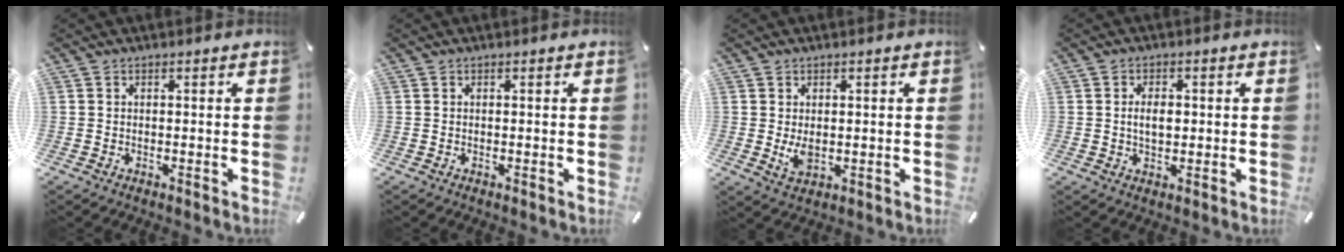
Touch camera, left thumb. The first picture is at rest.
{"total": 0.0}
{"total": 4.2, "force": [-0.1, 2.7, 3.2], "torque": [-0.072, -0.007, -0.005]}
{"total": 3.9, "force": [0.3, 2.4, 3.1], "torque": [-0.055, 0.004, 0.001]}